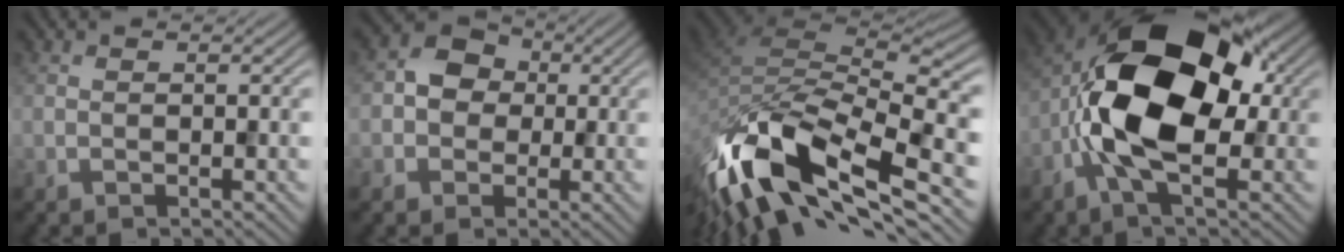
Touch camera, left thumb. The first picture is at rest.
{"total": 5.0, "force": [0.1, 4.4, 2.2], "torque": [-0.041, 0.008, -0.012]}
{"total": 16.5, "force": [-8.0, 7.2, 12.5], "torque": [-0.272, -0.016, -0.148]}
{"total": 14.6, "force": [-1.1, 7.9, 12.2], "torque": [-0.217, 0.009, -0.036]}